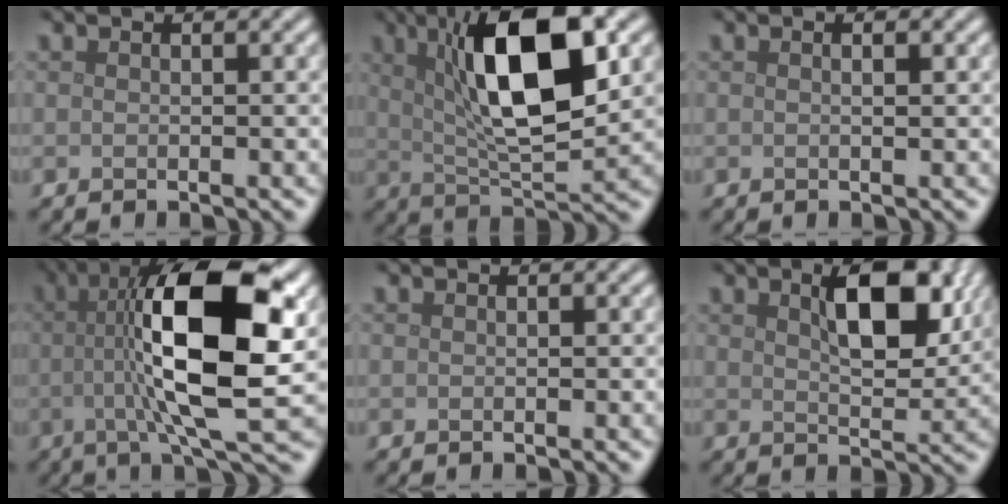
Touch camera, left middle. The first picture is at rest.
{"total": 11.2, "force": [3.0, 3.6, 10.1], "torque": [-0.168, 0.011, 0.051]}
{"total": 0.8, "force": [0.2, 0.1, 0.8], "torque": [-0.013, 0.003, 0.002]}
{"total": 13.2, "force": [1.1, 3.6, 12.6], "torque": [-0.205, 0.009, 0.017]}
{"total": 0.0}
{"total": 6.6, "force": [2.6, 2.8, 5.4], "torque": [-0.087, 0.002, 0.044]}